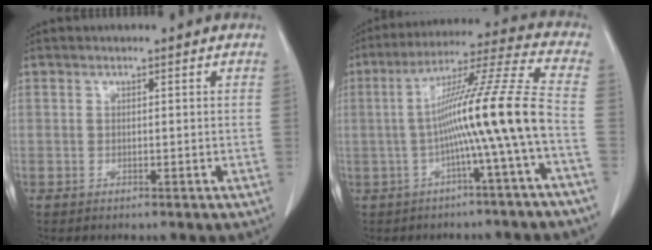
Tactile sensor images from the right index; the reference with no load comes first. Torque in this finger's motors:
{"motor_torque": [1.75, -0.39, 0.69, 0.21]}